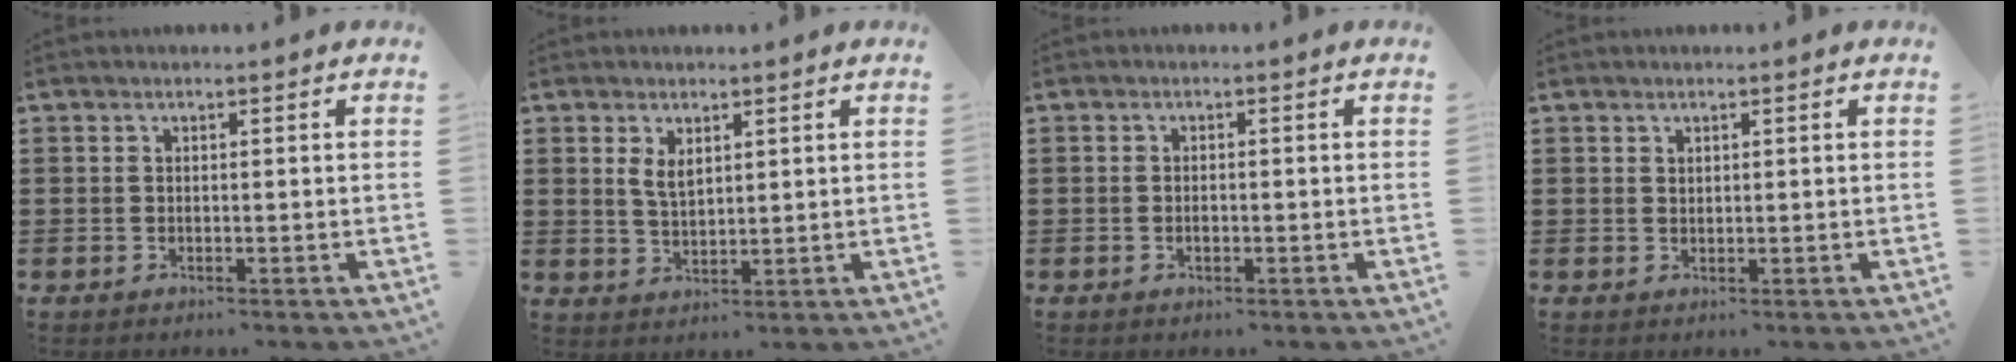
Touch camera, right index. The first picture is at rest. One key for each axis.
{"total": 2.8, "fx": 1.4, "fy": 1.4, "fz": 2.0, "tx": -0.042, "ty": 0.003, "tz": 0.027}
{"total": 1.1, "fx": -0.4, "fy": 0.5, "fz": 0.9, "tx": -0.019, "ty": -0.001, "tz": -0.006}
{"total": 0.9, "fx": 0.8, "fy": 0.5, "fz": 0.2, "tx": -0.005, "ty": 0.000, "tz": 0.016}